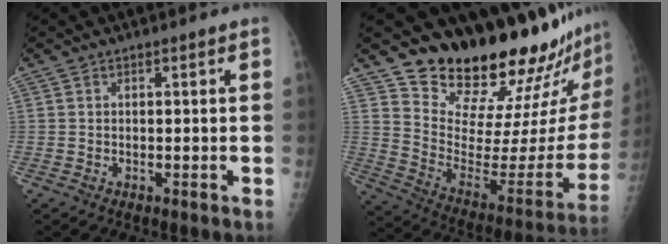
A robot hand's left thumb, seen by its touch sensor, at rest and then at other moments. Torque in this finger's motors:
{"motor_torque": [0.59, -0.10, 1.40, -1.37, 0.13]}